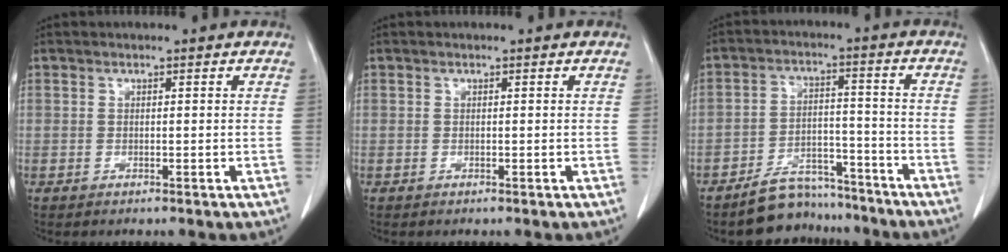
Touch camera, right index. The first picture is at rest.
{"total": 0.0}
{"total": 7.6, "force": [-6.8, 3.3, 0.9], "torque": [-0.005, 0.028, -0.109]}